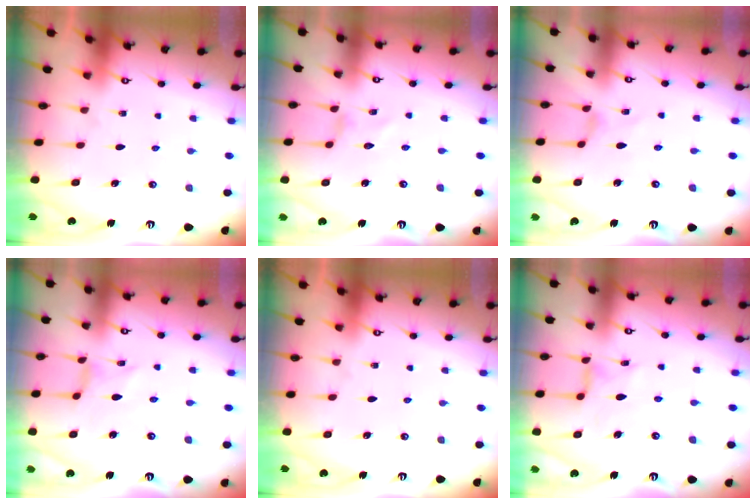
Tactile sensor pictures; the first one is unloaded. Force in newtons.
{"total": 0.0}
{"total": 0.0}
{"total": 0.5, "press": 0.5, "slide": 0.1}
{"total": 0.0}
{"total": 3.8, "press": 3.8, "slide": 0.3}